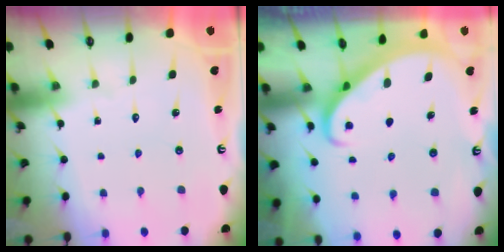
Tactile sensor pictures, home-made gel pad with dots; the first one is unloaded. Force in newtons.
{"total": 2.3, "press": 2.3, "slide": 0.2}